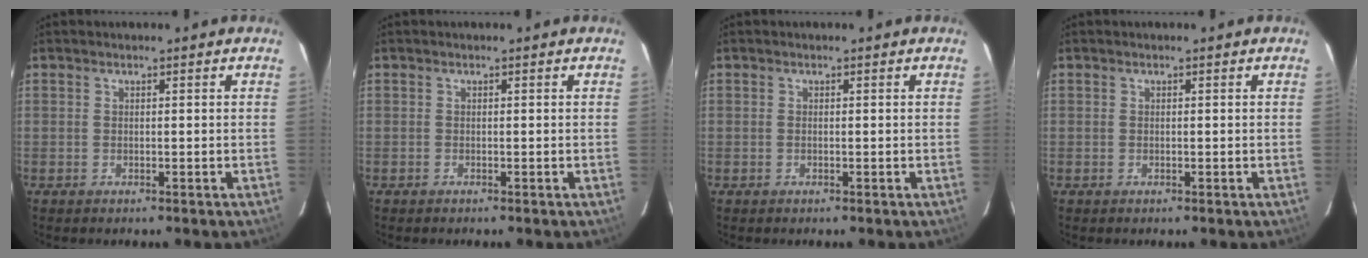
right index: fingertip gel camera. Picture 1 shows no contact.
{"total": 0.0}
{"total": 0.0}
{"total": 0.0}